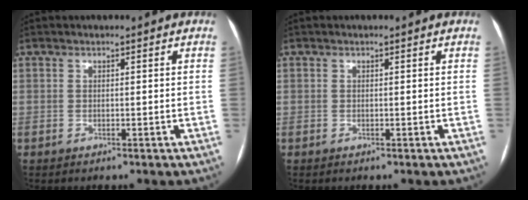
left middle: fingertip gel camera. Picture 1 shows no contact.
{"total": 0.0}